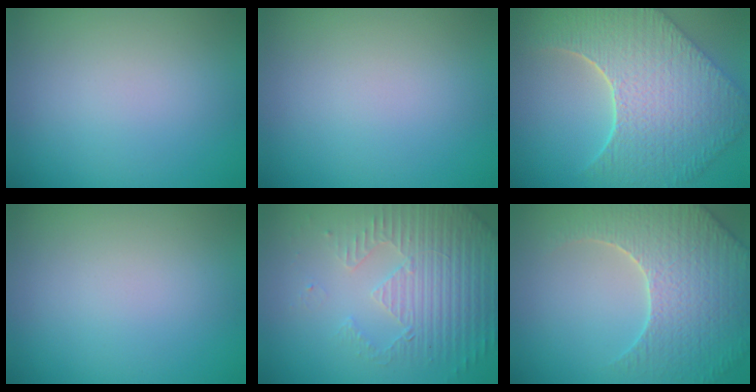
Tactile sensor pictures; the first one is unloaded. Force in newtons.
{"total": 0.0}
{"total": 9.8, "press": 7.2, "slide": 6.6}
{"total": 0.0}
{"total": 5.0, "press": 3.7, "slide": 3.4}
{"total": 5.9, "press": 5.6, "slide": 1.7}